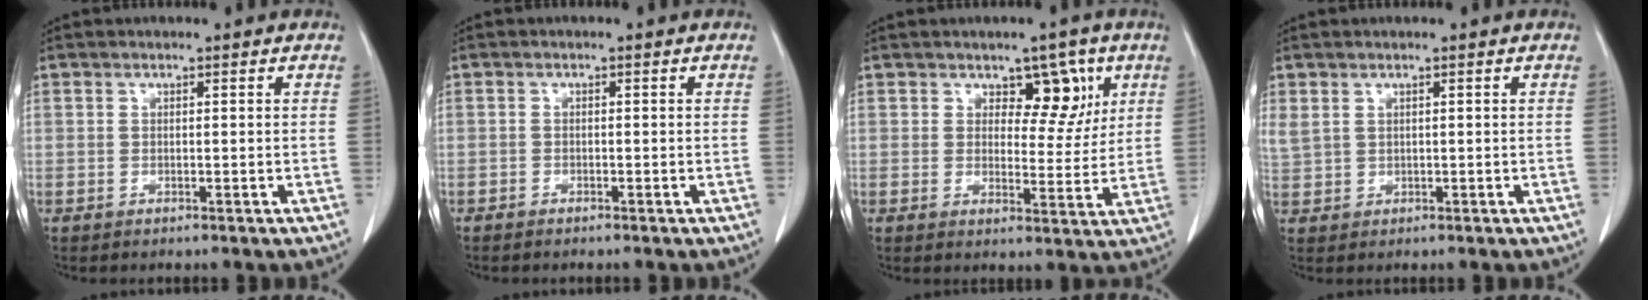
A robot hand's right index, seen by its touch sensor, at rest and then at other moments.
{"total": 0.6, "force": [-0.6, 0.2, 0.2], "torque": [-0.002, 0.000, -0.013]}
{"total": 6.0, "force": [2.9, 3.5, 3.9], "torque": [-0.035, 0.001, 0.039]}
{"total": 2.3, "force": [0.9, 1.8, 1.1], "torque": [-0.040, 0.017, 0.029]}